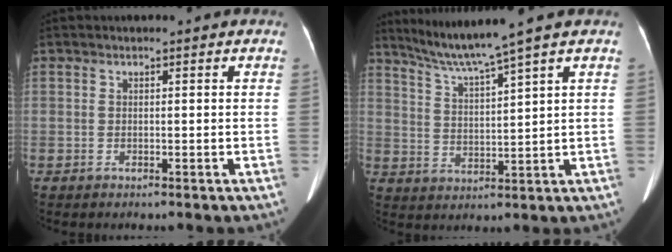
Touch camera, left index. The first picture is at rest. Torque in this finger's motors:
{"motor_torque": [0.03, -0.31, -0.02, 0.07]}